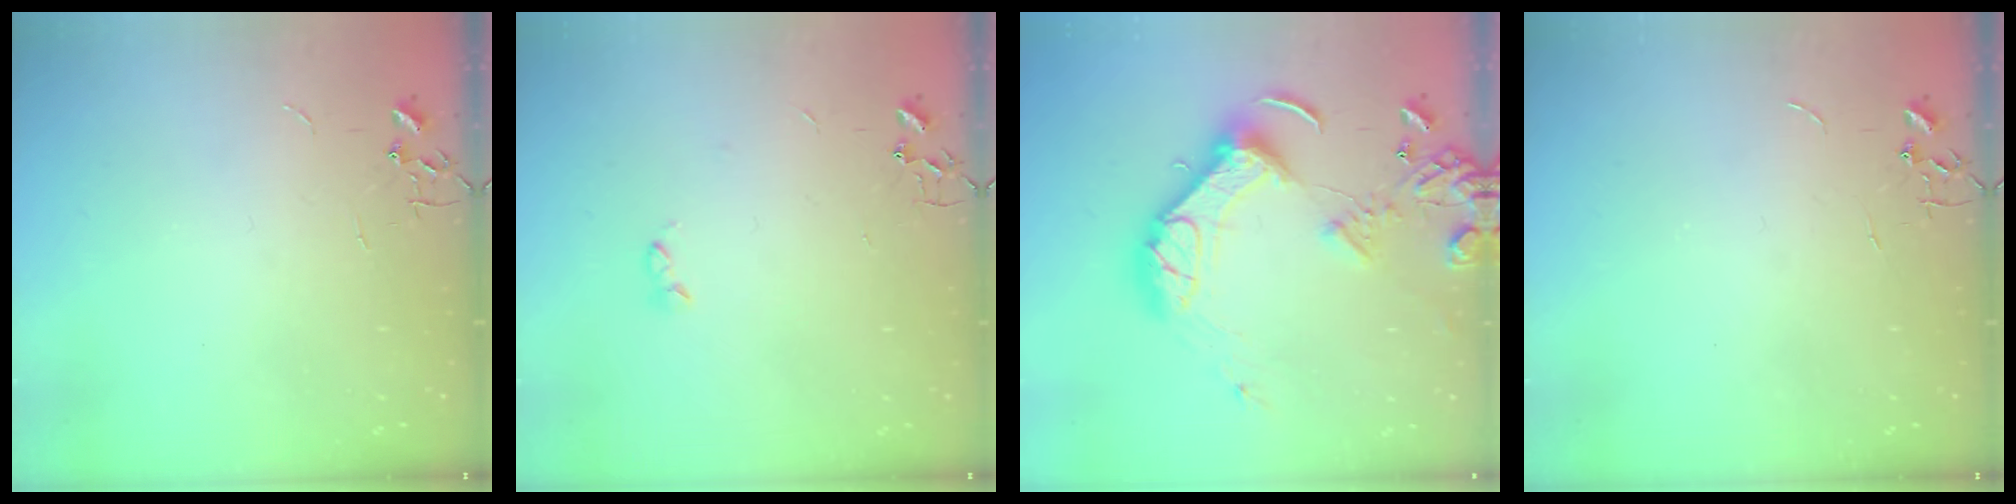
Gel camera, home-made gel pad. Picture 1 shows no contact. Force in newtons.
{"total": 2.6, "press": 2.5, "slide": 0.5}
{"total": 16.3, "press": 16.1, "slide": 2.7}
{"total": 0.0}